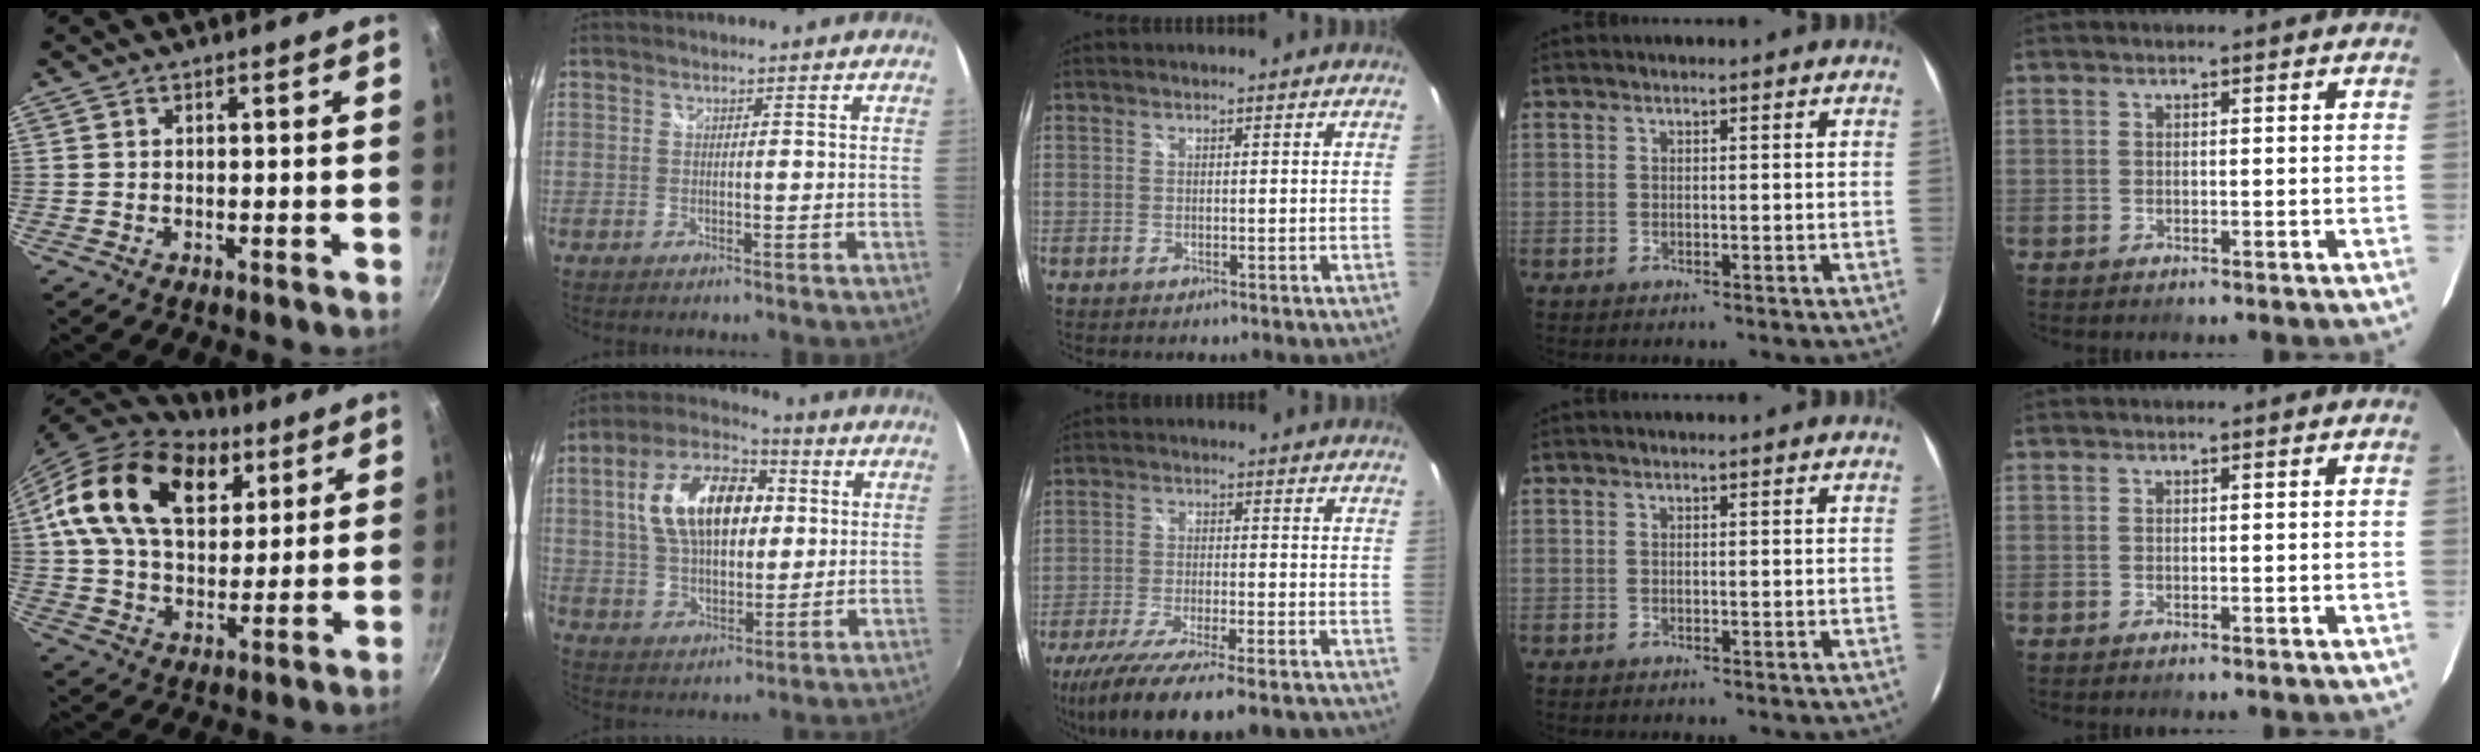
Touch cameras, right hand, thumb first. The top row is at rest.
{"thumb": {"total": 22.2, "force": [10.0, 13.9, 14.1], "torque": [-0.211, -0.017, 0.169]}, "index": {"total": 17.0, "force": [3.6, 9.5, 13.6], "torque": [-0.252, 0.030, 0.063]}, "middle": {"total": 18.8, "force": [-15.3, 2.9, 10.6], "torque": [-0.207, -0.052, -0.243]}}